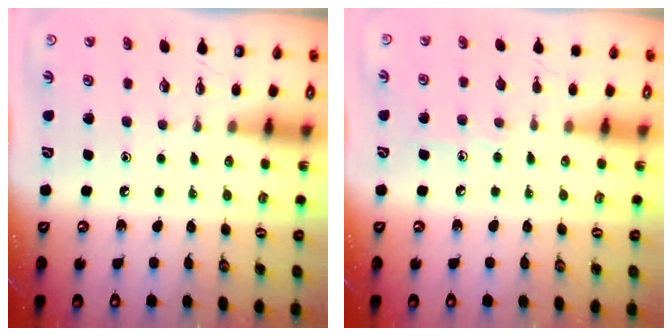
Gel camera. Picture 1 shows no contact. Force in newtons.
{"total": 5.8, "press": 5.8, "slide": 0.5}